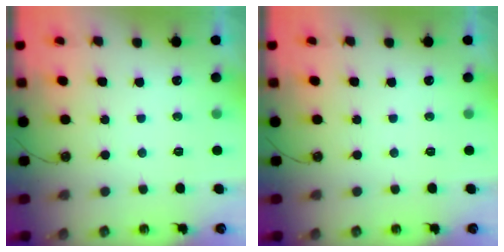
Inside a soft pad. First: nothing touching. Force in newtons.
{"total": 0.0}